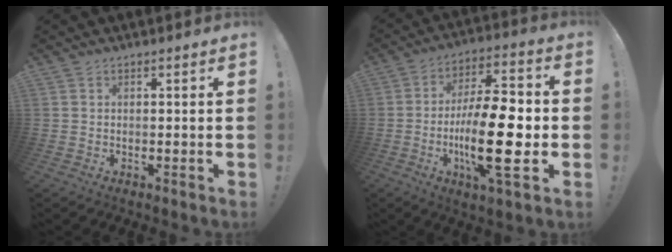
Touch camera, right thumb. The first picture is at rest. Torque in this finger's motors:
{"motor_torque": [2.23, 2.77, 1.36, -1.01, 0.33]}